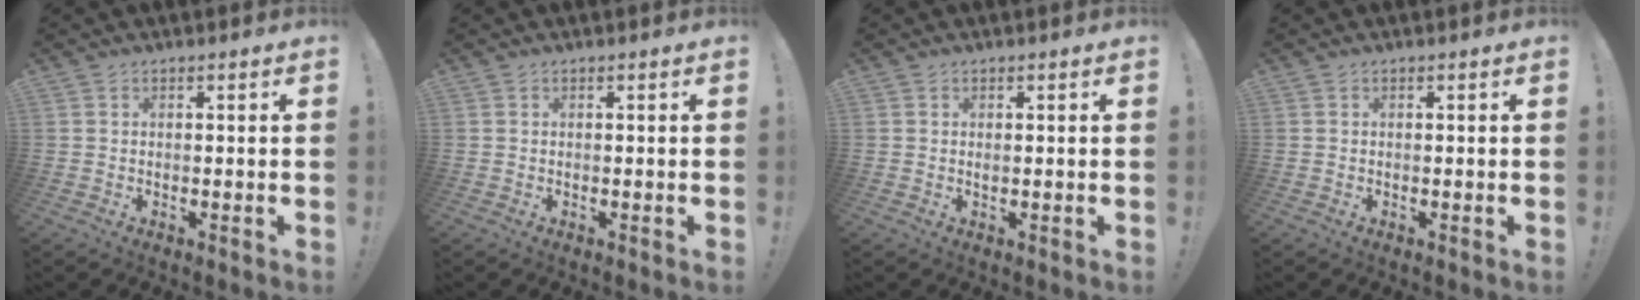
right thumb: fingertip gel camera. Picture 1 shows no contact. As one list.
[{"total": 0.0}, {"total": 0.6, "force": [0.2, 0.2, 0.5], "torque": [-0.003, -0.003, 0.003]}, {"total": 0.0}]